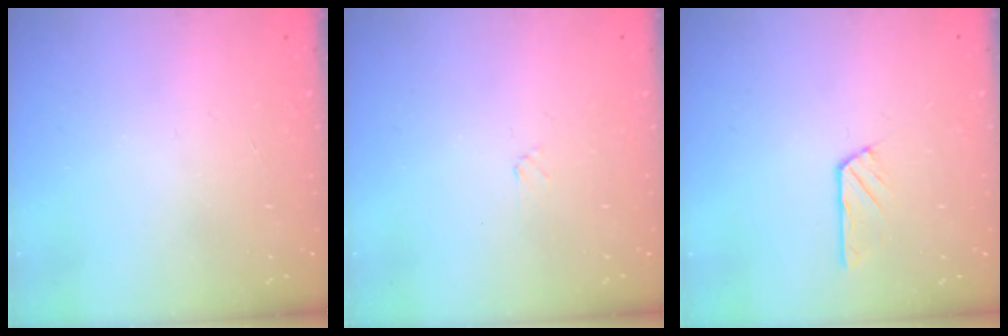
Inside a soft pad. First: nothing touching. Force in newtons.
{"total": 0.9, "press": 0.9, "slide": 0.2}
{"total": 2.9, "press": 2.8, "slide": 0.4}